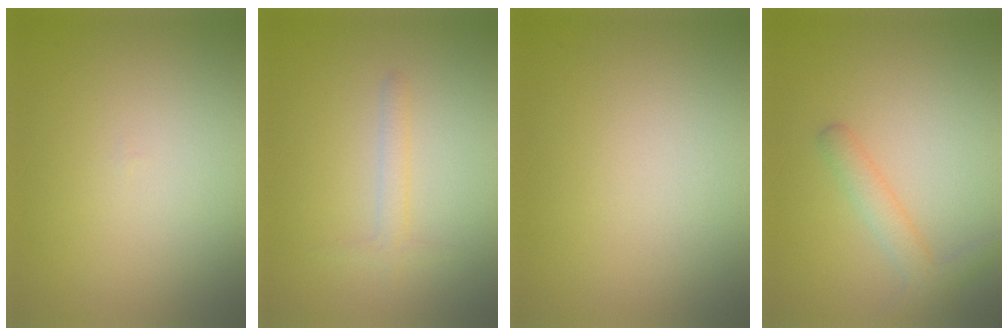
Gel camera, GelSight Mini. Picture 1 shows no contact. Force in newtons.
{"total": 1.4, "press": 1.4, "slide": 0.1}
{"total": 0.0}
{"total": 2.4, "press": 2.4, "slide": 0.1}